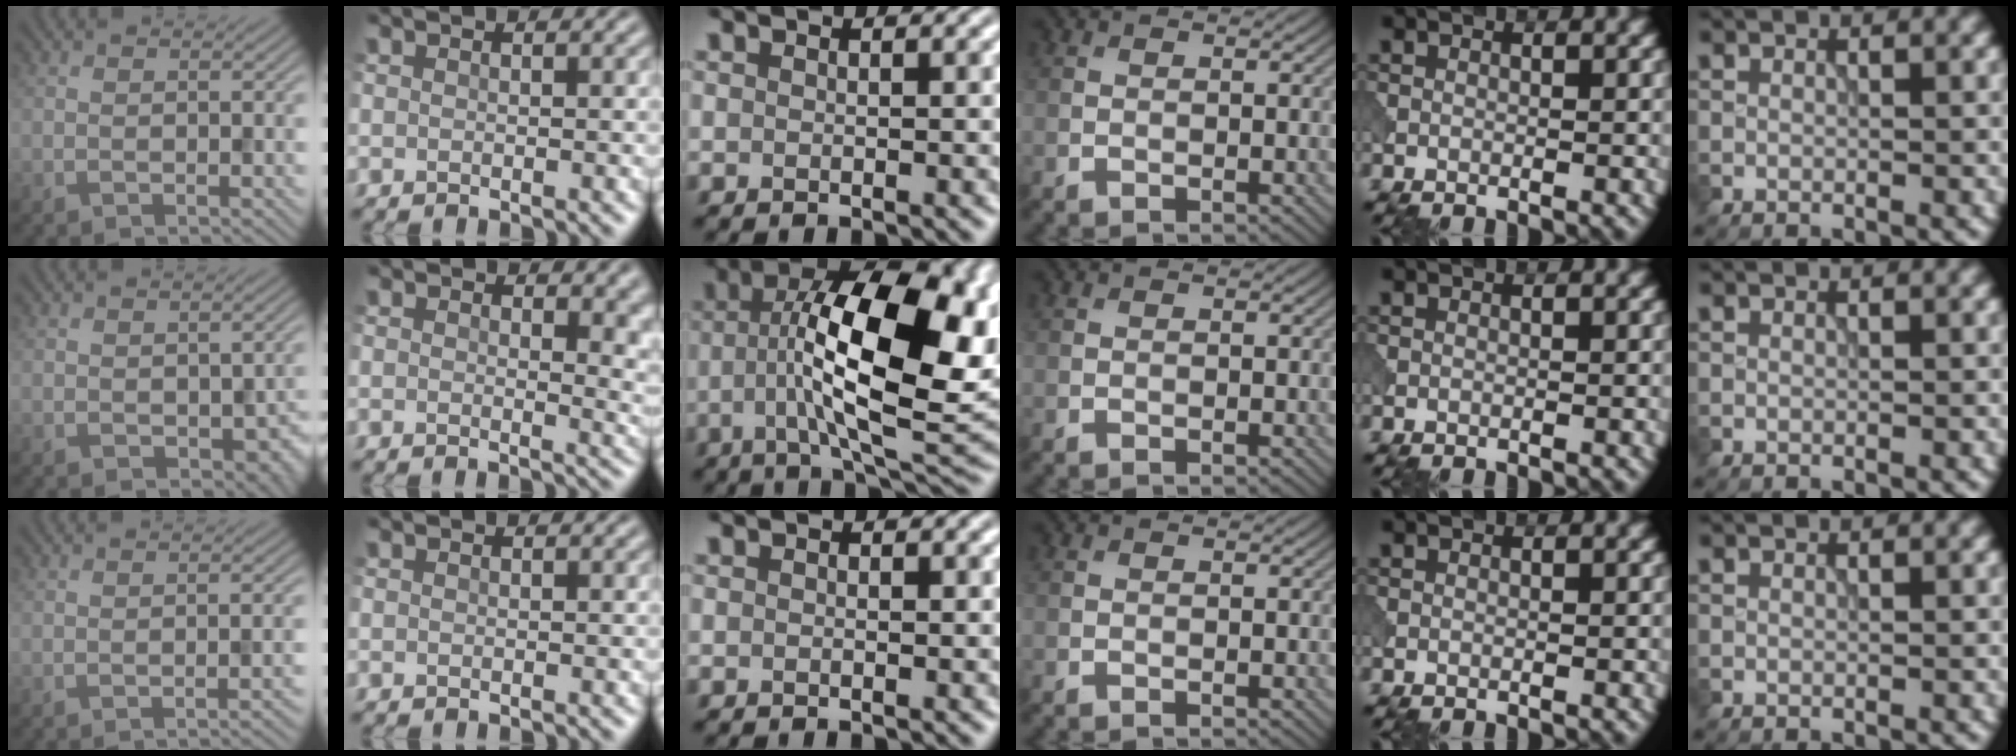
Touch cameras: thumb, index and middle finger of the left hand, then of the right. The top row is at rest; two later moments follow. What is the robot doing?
{"motion": "pour", "object": "beaker"}